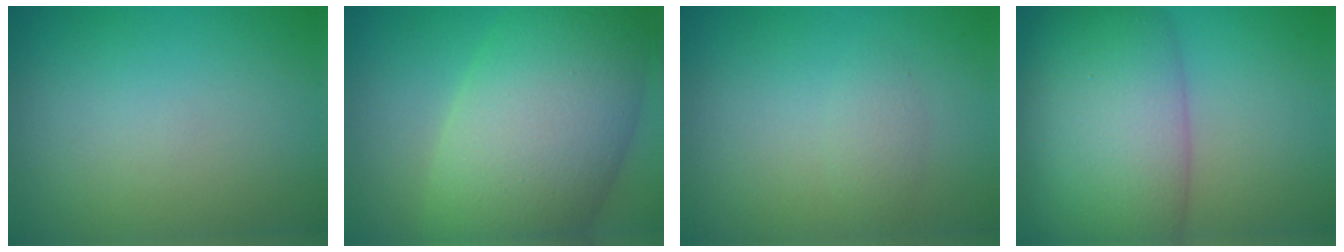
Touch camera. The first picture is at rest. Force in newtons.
{"total": 14.4, "press": 14.4, "slide": 0.6}
{"total": 1.3, "press": 1.3, "slide": 0.1}
{"total": 10.5, "press": 10.5, "slide": 0.4}